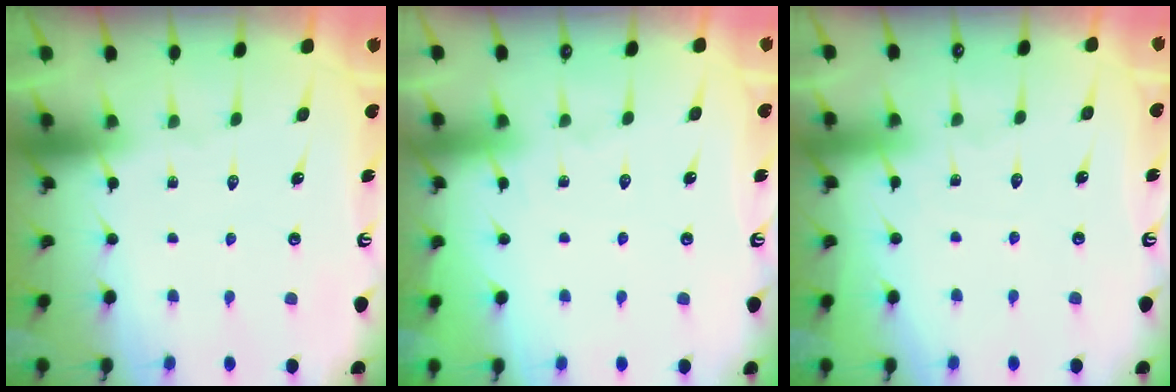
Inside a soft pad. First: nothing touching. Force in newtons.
{"total": 3.7, "press": 3.6, "slide": 0.5}
{"total": 2.1, "press": 2.1, "slide": 0.2}